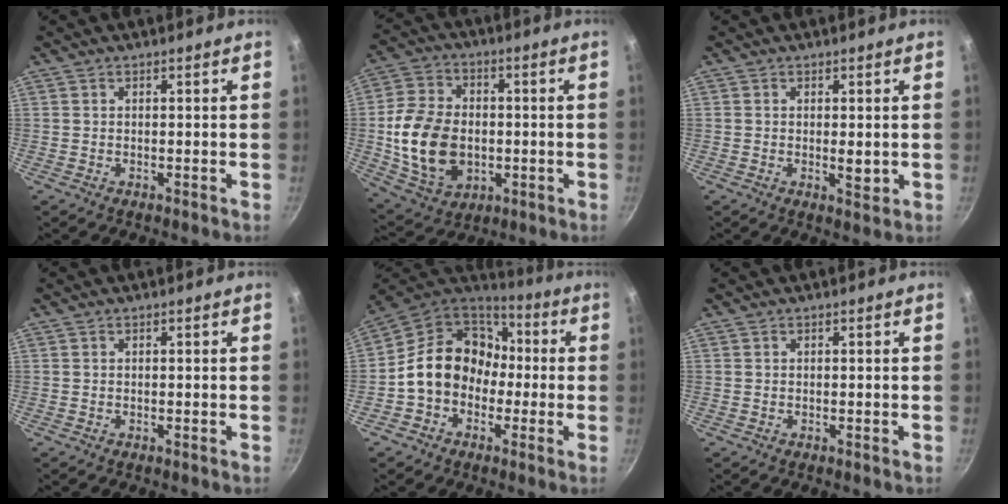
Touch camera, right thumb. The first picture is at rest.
{"total": 16.8, "force": [-1.7, 12.2, 11.4], "torque": [-0.197, 0.010, -0.020]}
{"total": 2.6, "force": [0.0, 0.9, 2.5], "torque": [-0.041, -0.008, 0.000]}
{"total": 0.0}
{"total": 16.3, "force": [-1.0, 13.4, 9.1], "torque": [-0.114, 0.059, -0.030]}
{"total": 0.0}